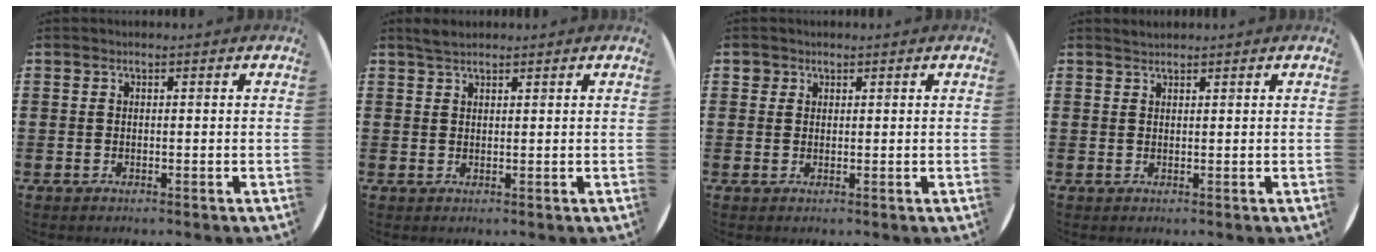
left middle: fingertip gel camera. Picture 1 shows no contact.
{"total": 1.8, "force": [1.7, 0.5, 0.6], "torque": [-0.007, 0.002, 0.030]}
{"total": 1.2, "force": [0.9, 0.8, 0.0], "torque": [0.013, -0.005, 0.016]}
{"total": 1.0, "force": [1.0, 0.1, 0.1], "torque": [-0.002, 0.001, 0.019]}